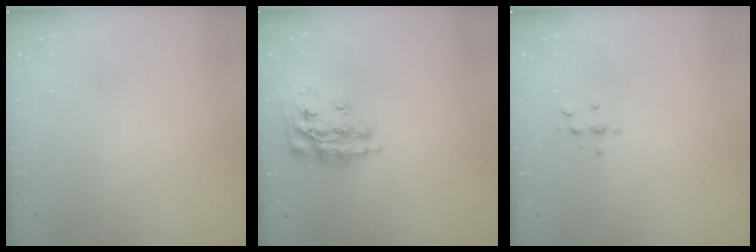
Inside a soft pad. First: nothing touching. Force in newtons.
{"total": 15.2, "press": 15.1, "slide": 0.8}
{"total": 3.9, "press": 3.9, "slide": 0.6}